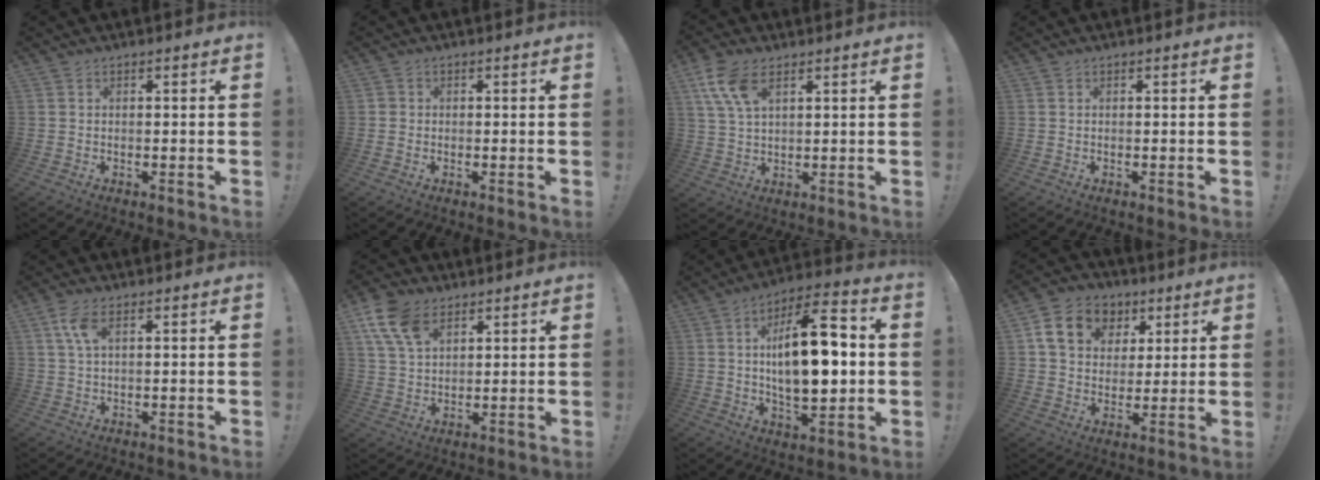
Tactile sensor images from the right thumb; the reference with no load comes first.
{"total": 1.1, "force": [0.0, 1.1, 0.2], "torque": [-0.006, 0.004, 0.000]}
{"total": 10.1, "force": [5.1, 5.5, 6.8], "torque": [-0.125, -0.012, 0.098]}
{"total": 0.0}
{"total": 5.2, "force": [2.1, 2.2, 4.2], "torque": [-0.078, 0.001, 0.037]}
{"total": 12.0, "force": [6.5, 7.5, 6.7], "torque": [-0.125, -0.018, 0.125]}
{"total": 20.1, "force": [1.1, 9.0, 18.0], "torque": [-0.293, 0.001, 0.011]}
{"total": 13.7, "force": [6.0, 10.8, 6.1], "torque": [-0.090, -0.019, 0.120]}